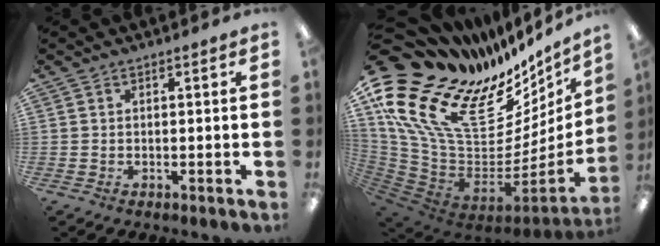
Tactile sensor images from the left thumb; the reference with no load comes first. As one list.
[{"total": 22.5, "force": [13.6, 11.6, 13.7], "torque": [-0.252, -0.136, 0.283]}]